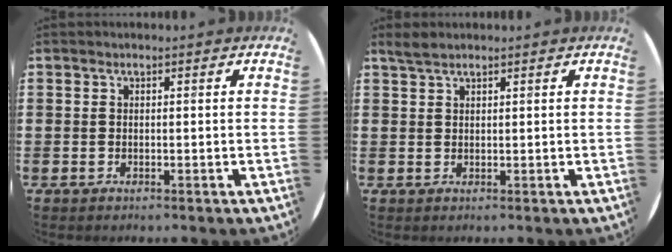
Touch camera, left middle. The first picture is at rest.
{"total": 1.7, "force": [1.5, 0.3, 0.7], "torque": [-0.015, 0.004, 0.027]}